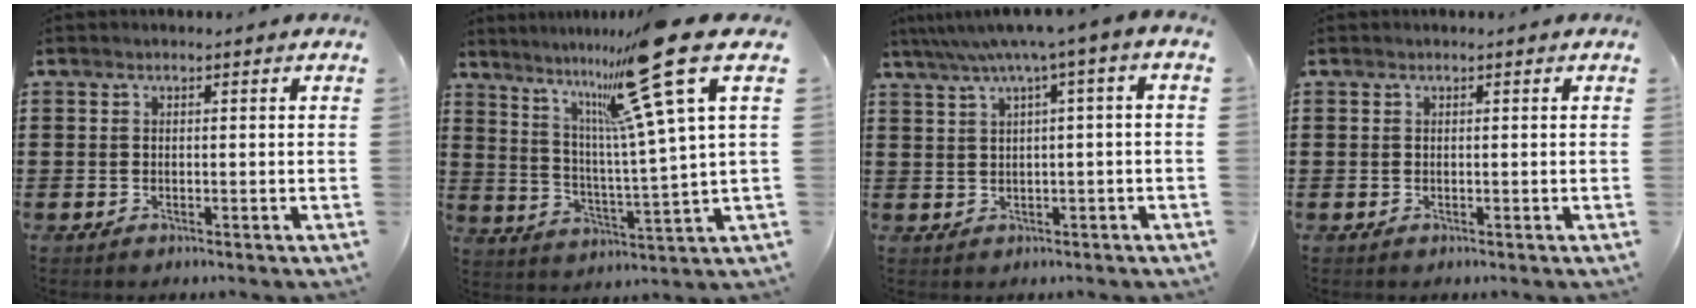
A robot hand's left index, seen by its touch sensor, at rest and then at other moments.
{"total": 16.0, "force": [10.7, -1.2, 11.8], "torque": [-0.222, -0.061, 0.156]}
{"total": 4.5, "force": [0.9, -0.4, 4.3], "torque": [-0.084, -0.013, 0.009]}
{"total": 0.0}